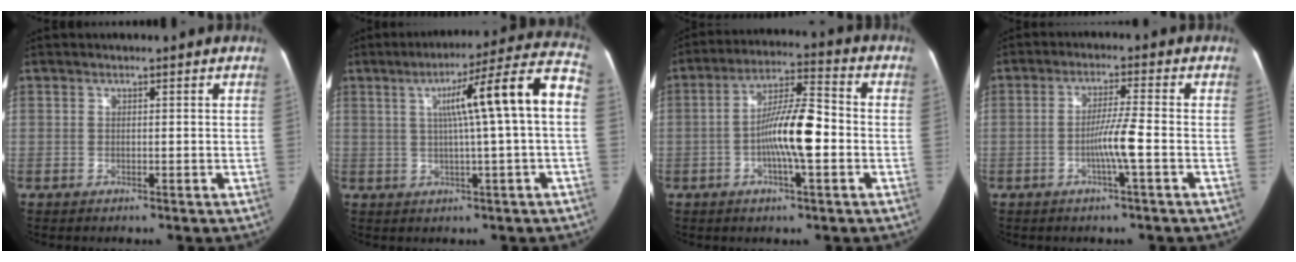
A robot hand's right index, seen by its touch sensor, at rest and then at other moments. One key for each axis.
{"total": 13.6, "fx": 1.4, "fy": -0.6, "fz": 13.5, "tx": -0.193, "ty": 0.030, "tz": 0.017}
{"total": 10.4, "fx": -2.1, "fy": 1.6, "fz": 10.1, "tx": -0.187, "ty": 0.015, "tz": -0.041}
{"total": 5.2, "fx": -1.6, "fy": -0.8, "fz": 4.9, "tx": -0.093, "ty": -0.002, "tz": -0.032}